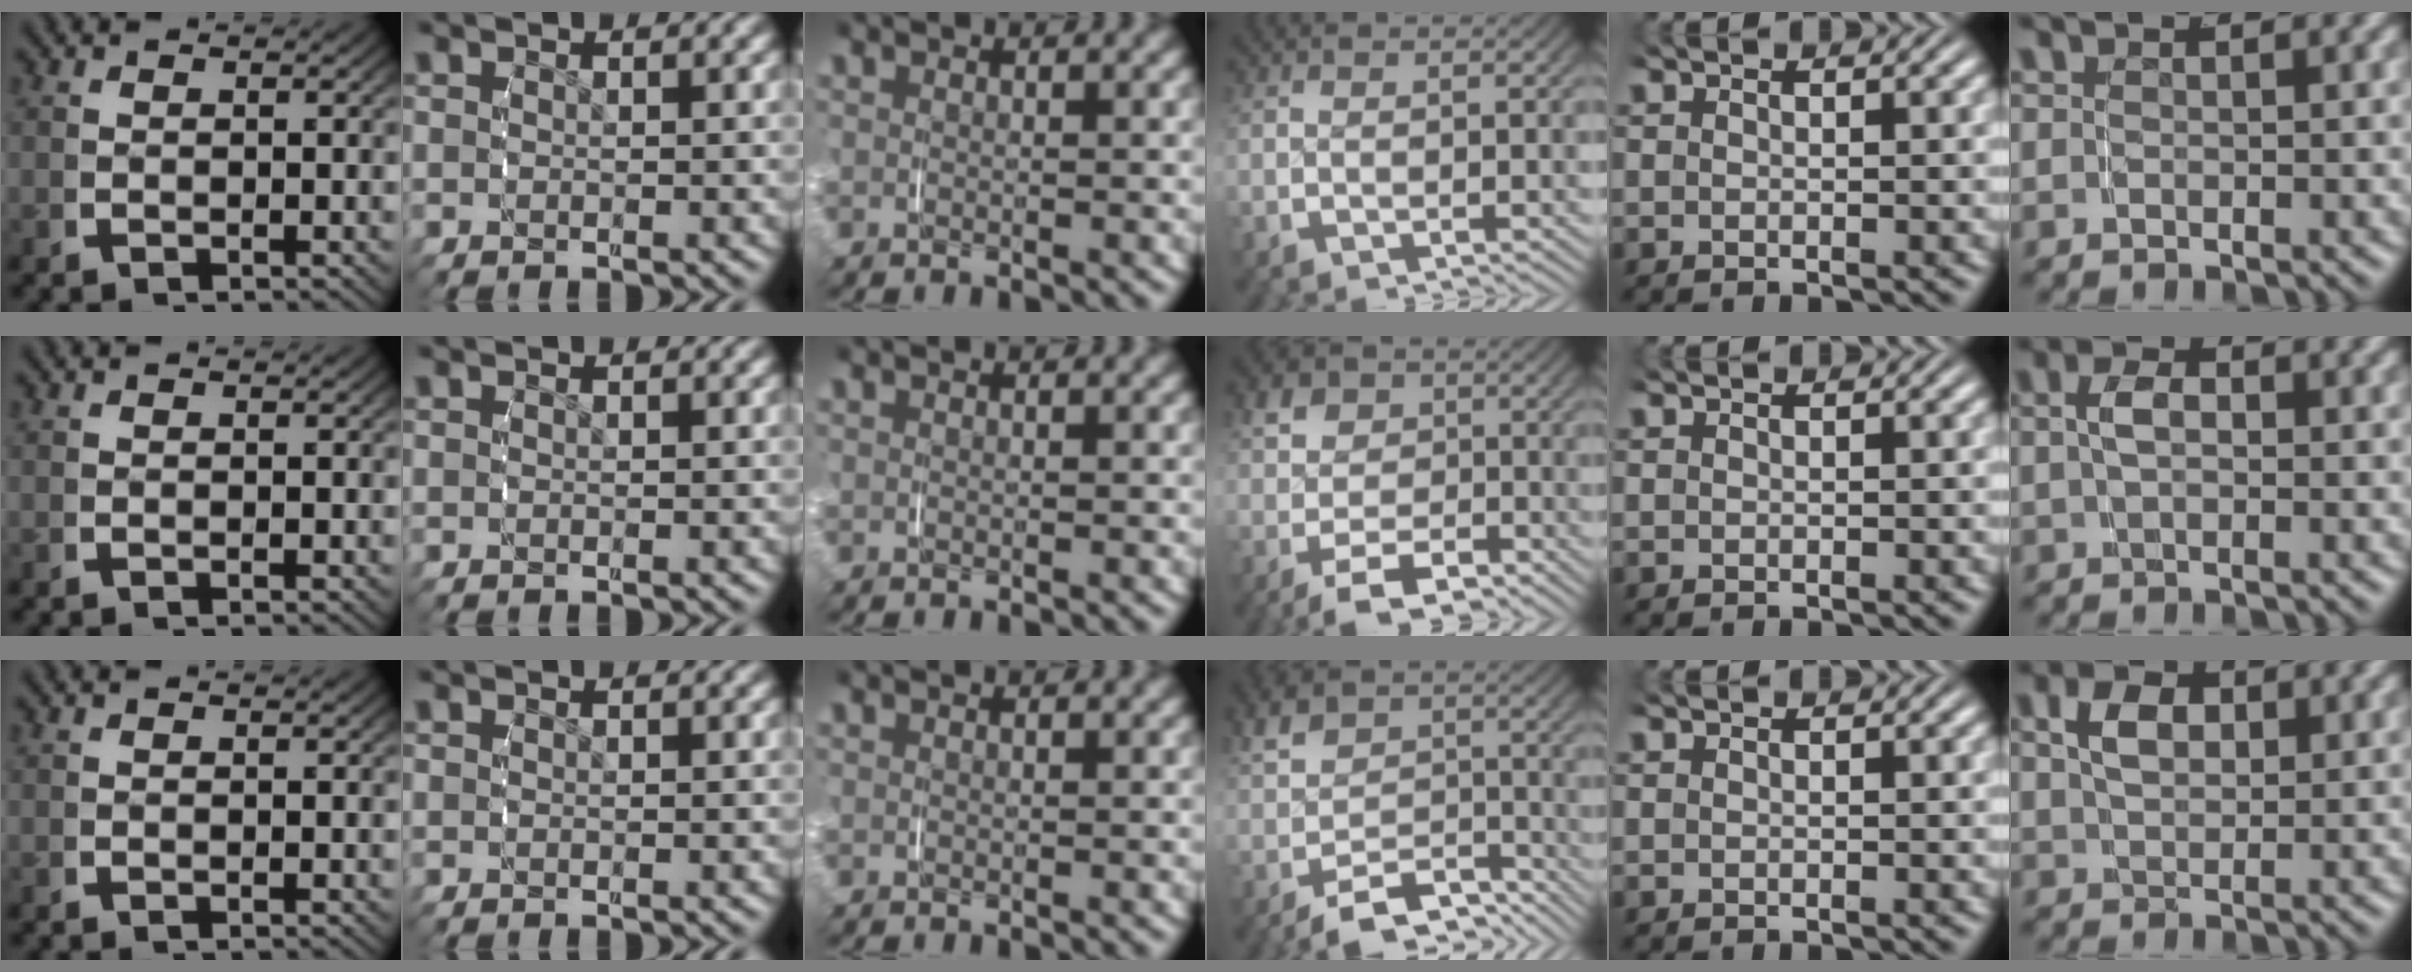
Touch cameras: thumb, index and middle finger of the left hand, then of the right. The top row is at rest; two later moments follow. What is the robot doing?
{"motion": "grasp_and_lifting", "object": "ribbon"}